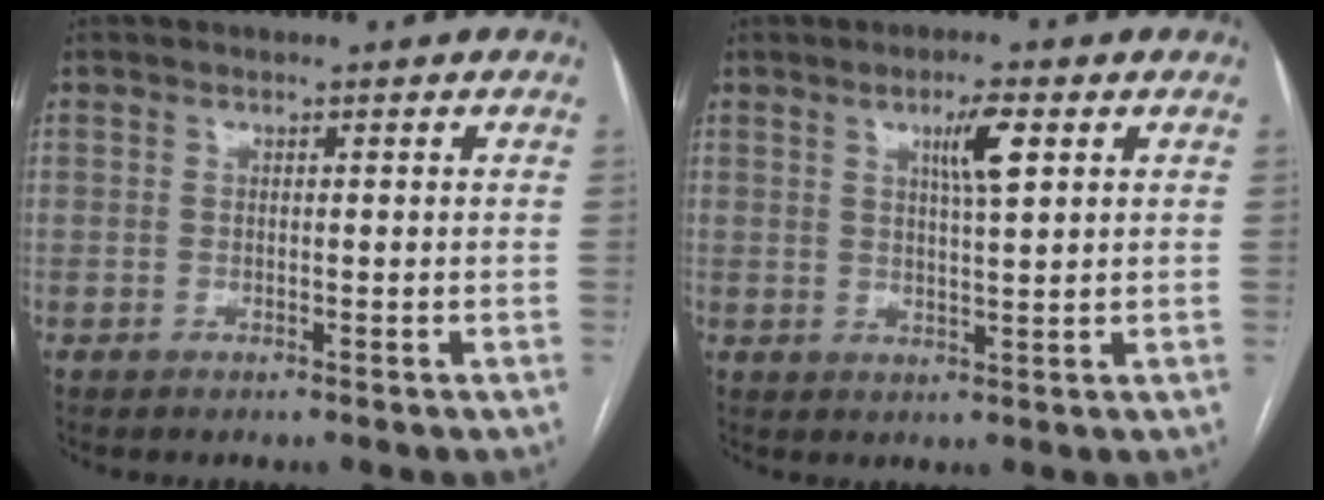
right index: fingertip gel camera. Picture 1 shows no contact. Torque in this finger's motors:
{"motor_torque": [0.15, 0.15, 0.12, 0.07]}